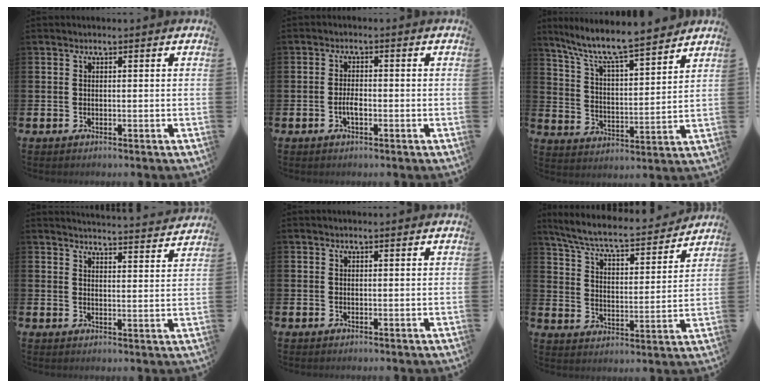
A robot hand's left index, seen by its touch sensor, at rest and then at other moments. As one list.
[{"total": 2.1, "force": [-0.7, 0.9, 1.8], "torque": [-0.031, 0.001, -0.015]}, {"total": 8.7, "force": [8.1, 0.8, 3.2], "torque": [-0.100, -0.058, 0.139]}, {"total": 4.3, "force": [4.3, -0.1, 0.2], "torque": [-0.011, -0.034, 0.075]}, {"total": 0.0}, {"total": 7.0, "force": [6.5, 1.0, 2.6], "torque": [-0.082, -0.048, 0.107]}]